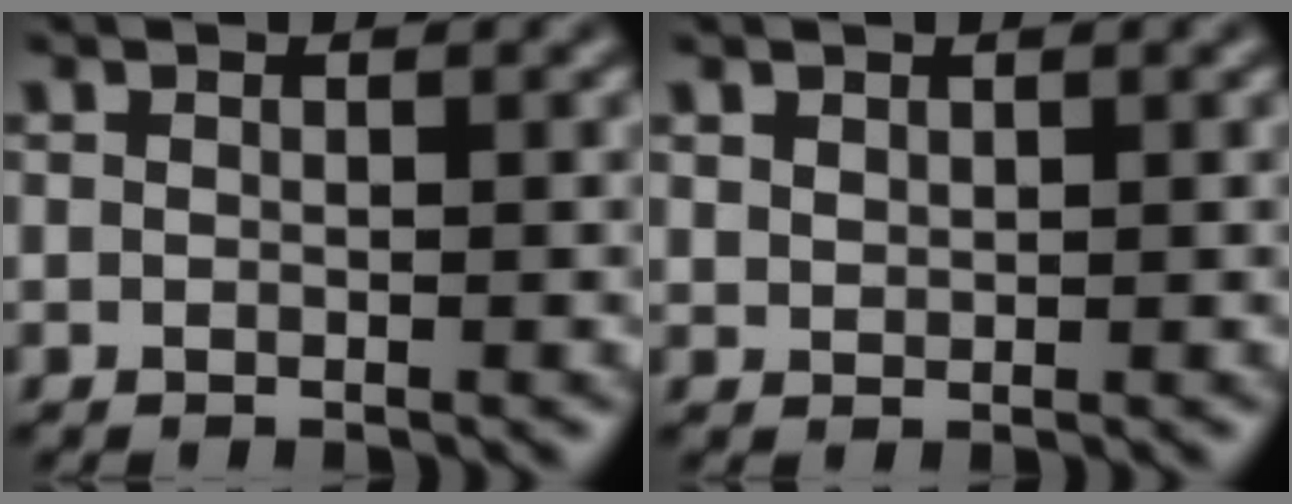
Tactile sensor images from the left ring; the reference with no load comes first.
{"total": 1.0, "force": [0.8, 0.5, 0.2], "torque": [-0.006, -0.001, 0.019]}